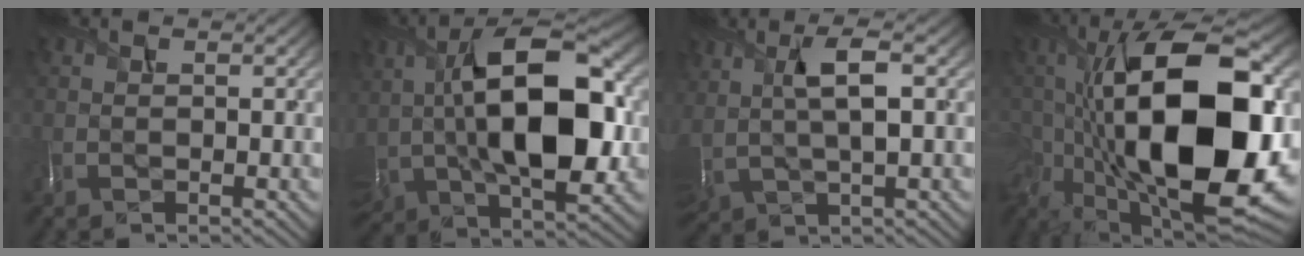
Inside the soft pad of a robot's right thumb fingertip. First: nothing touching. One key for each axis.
{"total": 16.9, "fx": 1.1, "fy": 9.6, "fz": 13.9, "tx": -0.258, "ty": -0.008, "tz": 0.026}
{"total": 6.1, "fx": 2.1, "fy": 2.3, "fz": 5.3, "tx": -0.118, "ty": 0.010, "tz": 0.042}
{"total": 21.3, "fx": -1.9, "fy": 10.4, "fz": 18.5, "tx": -0.330, "ty": -0.013, "tz": -0.033}